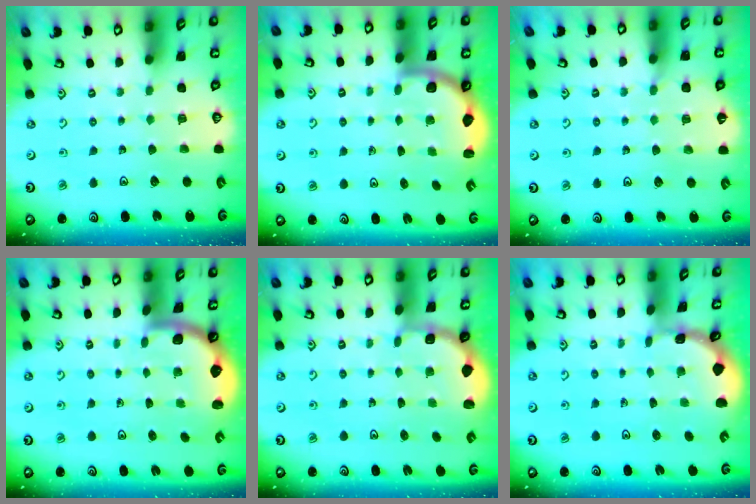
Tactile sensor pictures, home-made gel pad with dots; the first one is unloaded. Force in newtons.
{"total": 2.6, "press": 2.5, "slide": 0.6}
{"total": 3.4, "press": 3.4, "slide": 0.4}
{"total": 1.6, "press": 1.6, "slide": 0.1}
{"total": 1.8, "press": 1.7, "slide": 0.7}
{"total": 0.7, "press": 0.6, "slide": 0.2}